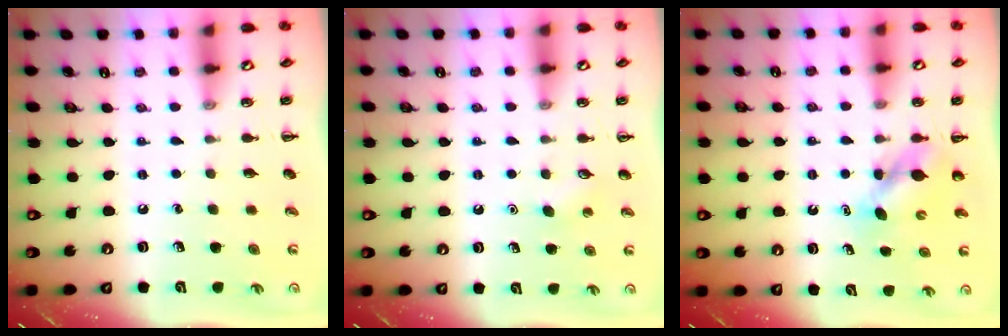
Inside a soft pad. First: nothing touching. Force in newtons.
{"total": 2.8, "press": 2.7, "slide": 0.7}
{"total": 5.2, "press": 5.2, "slide": 0.4}